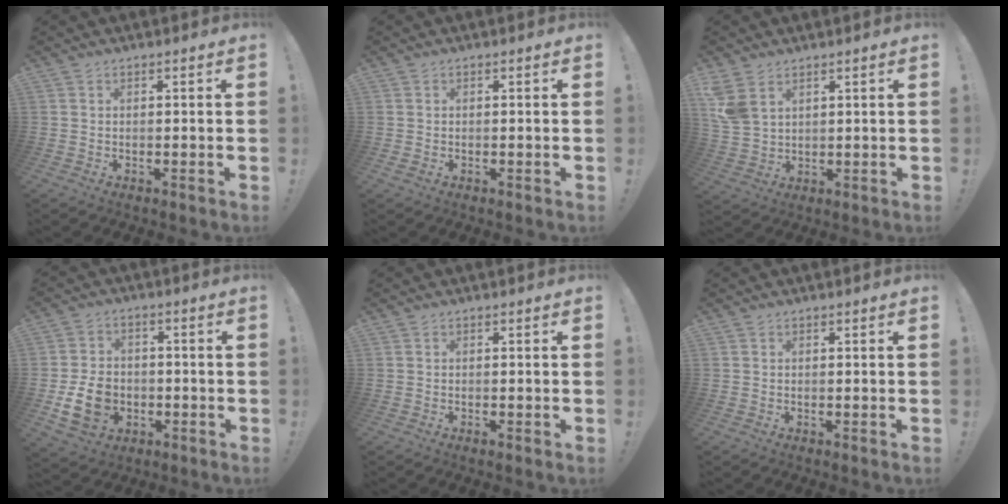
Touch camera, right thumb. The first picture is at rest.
{"total": 0.7, "force": [0.0, 0.5, 0.5], "torque": [-0.012, 0.003, 0.002]}
{"total": 6.9, "force": [4.0, 4.2, 3.8], "torque": [-0.082, -0.018, 0.079]}
{"total": 11.9, "force": [-2.9, 9.4, 6.7], "torque": [-0.123, 0.016, -0.046]}
{"total": 0.6, "force": [-0.3, 0.1, 0.5], "torque": [-0.011, 0.002, -0.005]}
{"total": 0.0}